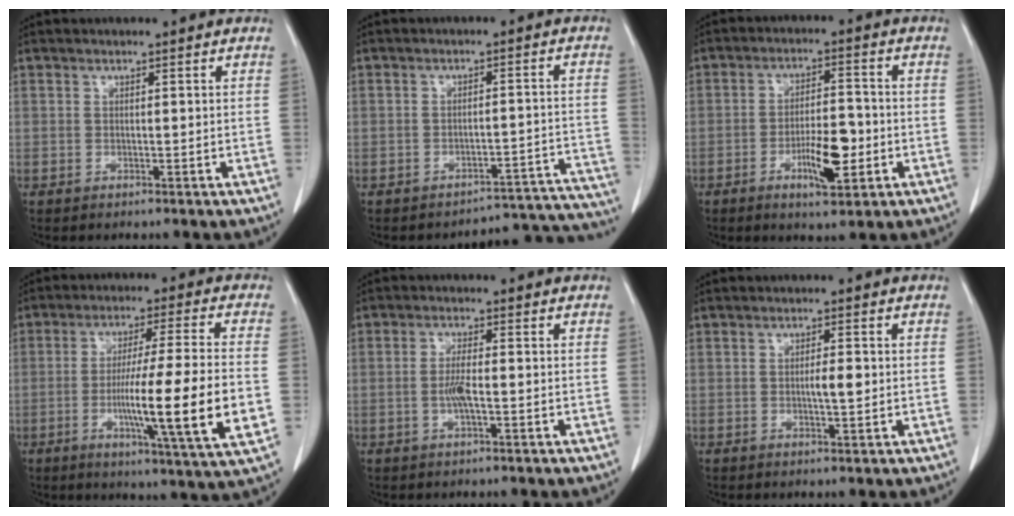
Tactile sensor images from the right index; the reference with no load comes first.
{"total": 12.2, "force": [-12.0, 2.1, -1.4], "torque": [0.048, 0.057, -0.136]}
{"total": 7.7, "force": [-2.6, 2.2, 6.9], "torque": [-0.121, 0.000, -0.040]}
{"total": 16.6, "force": [-3.3, -0.6, 16.3], "torque": [-0.264, -0.017, -0.058]}
{"total": 3.2, "force": [-0.7, 0.3, 3.1], "torque": [-0.069, -0.003, -0.014]}
{"total": 2.4, "force": [-0.1, 0.4, 2.3], "torque": [-0.042, 0.000, -0.003]}